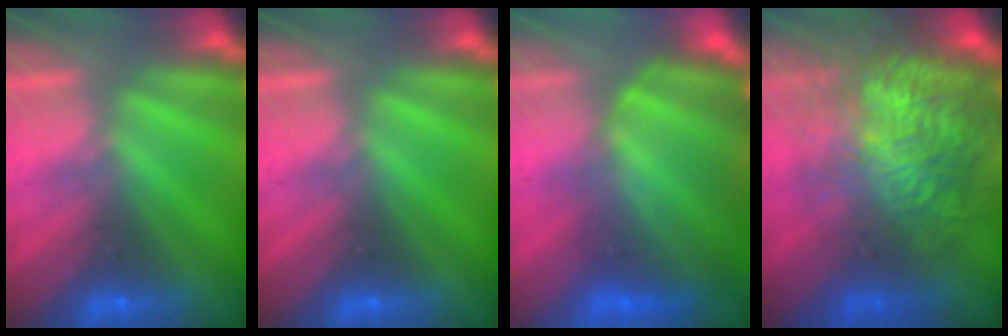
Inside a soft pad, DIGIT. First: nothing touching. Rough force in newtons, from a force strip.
{"total": 0.0}
{"total": 6.9}
{"total": 11.3}